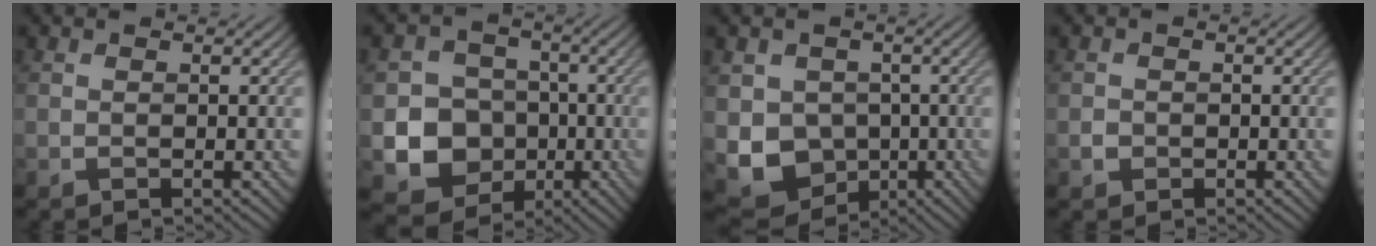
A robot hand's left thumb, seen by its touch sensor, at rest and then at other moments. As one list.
[{"total": 9.4, "force": [-2.4, 8.2, 3.8], "torque": [-0.087, -0.023, -0.067]}, {"total": 8.1, "force": [-1.4, 7.2, 3.5], "torque": [-0.084, -0.030, -0.033]}, {"total": 1.1, "force": [-0.4, 1.0, 0.3], "torque": [-0.001, -0.004, -0.011]}]